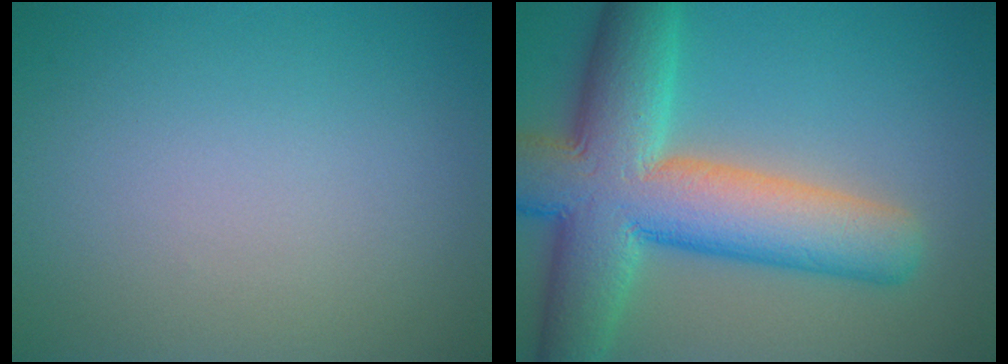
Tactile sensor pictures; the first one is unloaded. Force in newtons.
{"total": 12.5, "press": 12.5, "slide": 0.6}